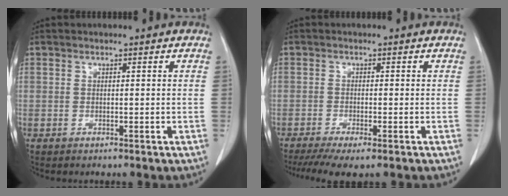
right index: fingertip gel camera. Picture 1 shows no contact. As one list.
[{"total": 6.5, "force": [-4.7, 1.0, 4.4], "torque": [-0.067, -0.015, -0.076]}]